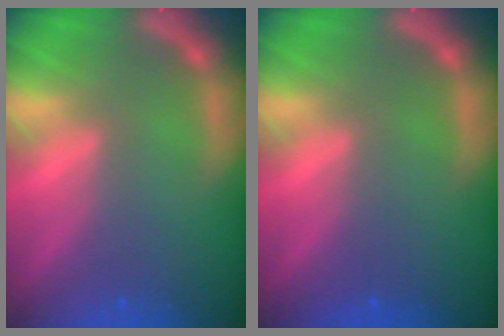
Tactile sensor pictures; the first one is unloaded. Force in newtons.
{"total": 0.0}